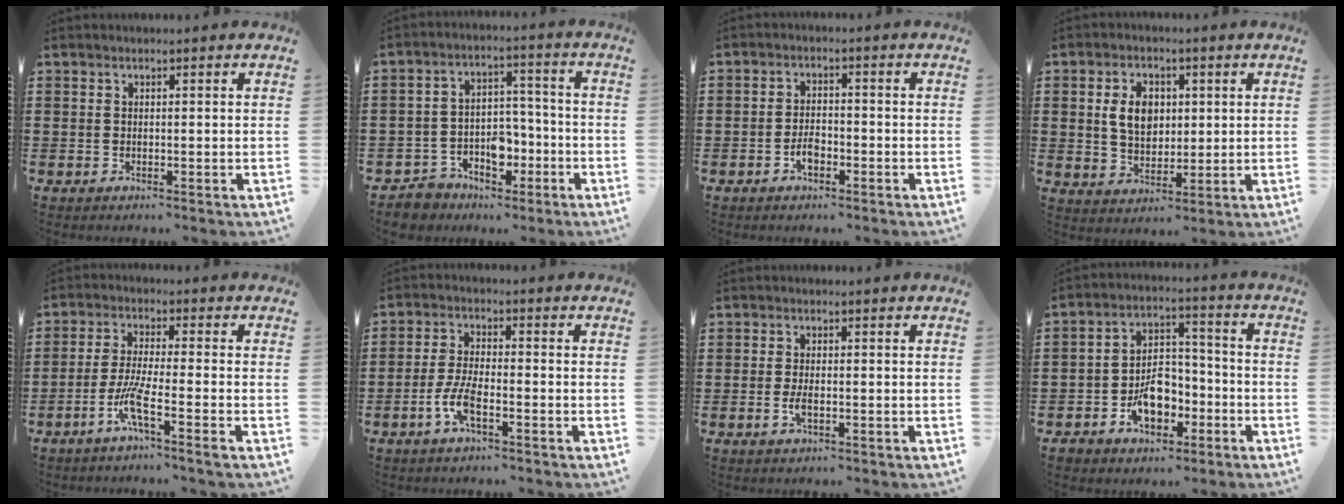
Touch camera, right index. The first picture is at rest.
{"total": 6.6, "force": [-3.6, 4.9, 2.4], "torque": [-0.053, 0.025, -0.062]}
{"total": 2.9, "force": [-1.5, 1.4, 2.0], "torque": [-0.043, 0.004, -0.031]}
{"total": 6.2, "force": [1.2, 4.3, 4.3], "torque": [-0.096, 0.010, 0.015]}
{"total": 6.7, "force": [-3.3, 0.2, 5.8], "torque": [-0.123, -0.011, -0.068]}
{"total": 5.1, "force": [-2.4, 1.4, 4.3], "torque": [-0.103, -0.007, -0.052]}
{"total": 2.4, "force": [-0.5, 0.8, 2.2], "torque": [-0.052, -0.005, -0.014]}
{"total": 7.9, "force": [-3.4, 5.2, 4.8], "torque": [-0.083, 0.016, -0.061]}